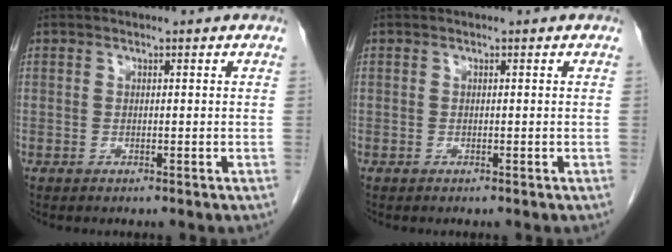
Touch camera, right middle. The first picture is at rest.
{"total": 0.0}